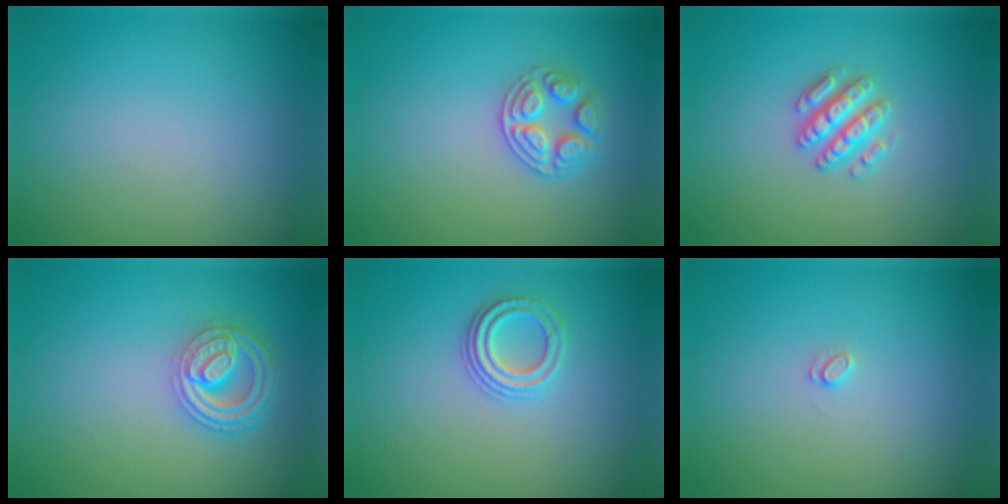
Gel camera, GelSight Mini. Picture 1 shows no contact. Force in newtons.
{"total": 2.6, "press": 2.6, "slide": 0.4}
{"total": 3.0, "press": 2.9, "slide": 0.6}
{"total": 4.5, "press": 3.5, "slide": 2.8}
{"total": 2.3, "press": 2.2, "slide": 0.8}
{"total": 0.7, "press": 0.7, "slide": 0.1}